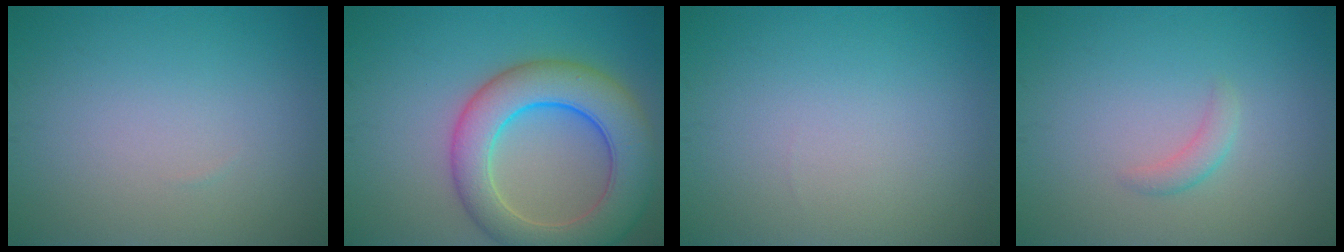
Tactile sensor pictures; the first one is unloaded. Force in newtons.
{"total": 9.0, "press": 9.0, "slide": 0.2}
{"total": 0.0}
{"total": 1.3, "press": 1.3, "slide": 0.1}